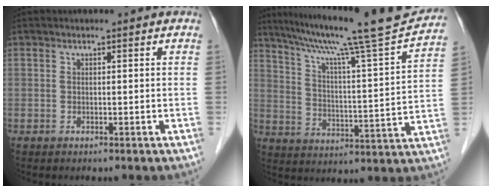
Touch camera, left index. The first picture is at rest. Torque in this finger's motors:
{"motor_torque": [-0.01, -0.17, 0.09, 0.09]}